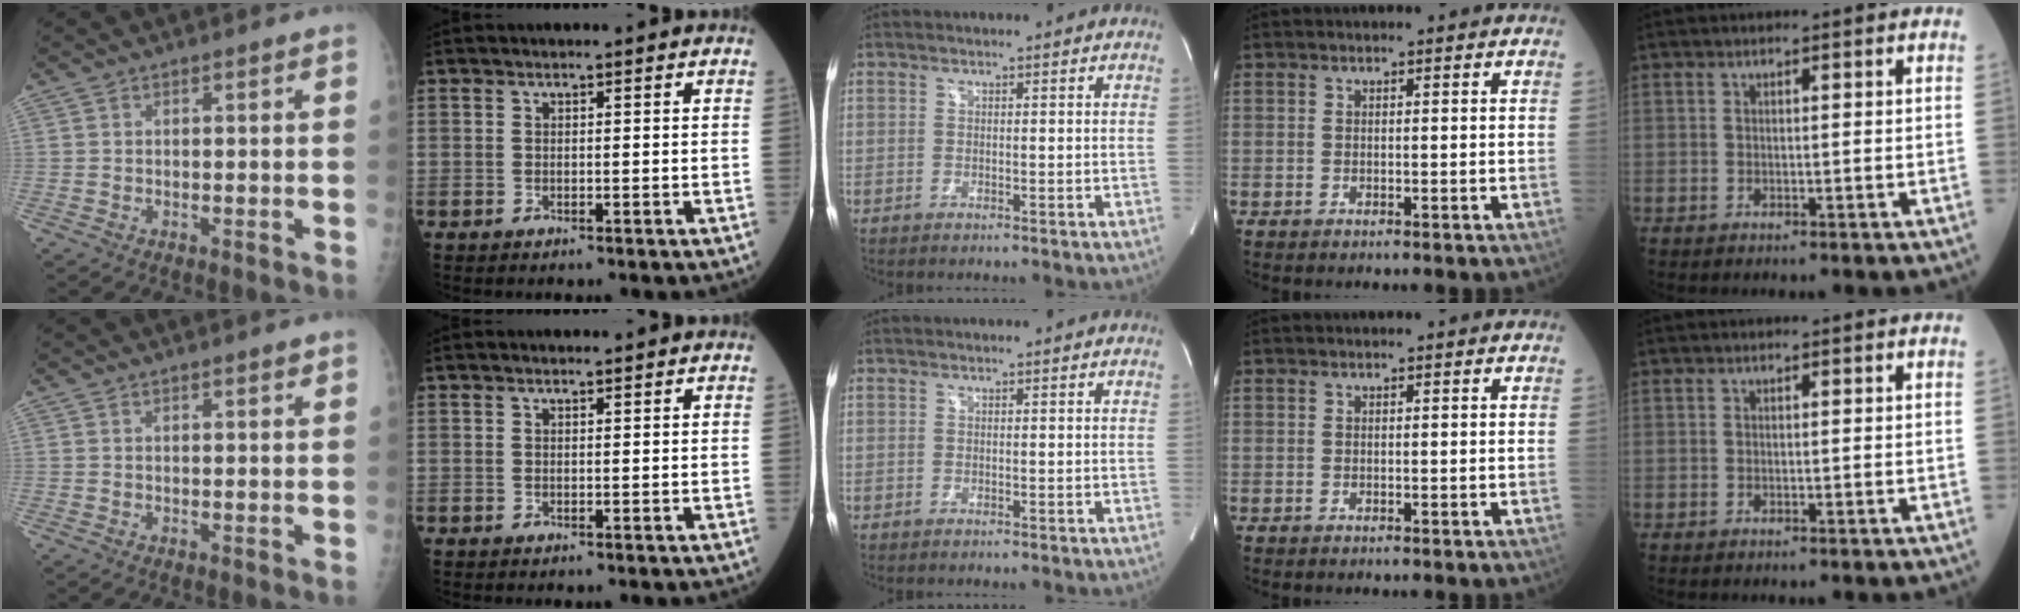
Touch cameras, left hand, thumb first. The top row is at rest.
{"thumb": {"total": 1.2, "force": [0.8, 0.3, 0.8], "torque": [-0.010, -0.002, 0.011]}, "index": {"total": 0.6, "force": [0.5, 0.0, 0.3], "torque": [-0.009, 0.002, 0.008]}}